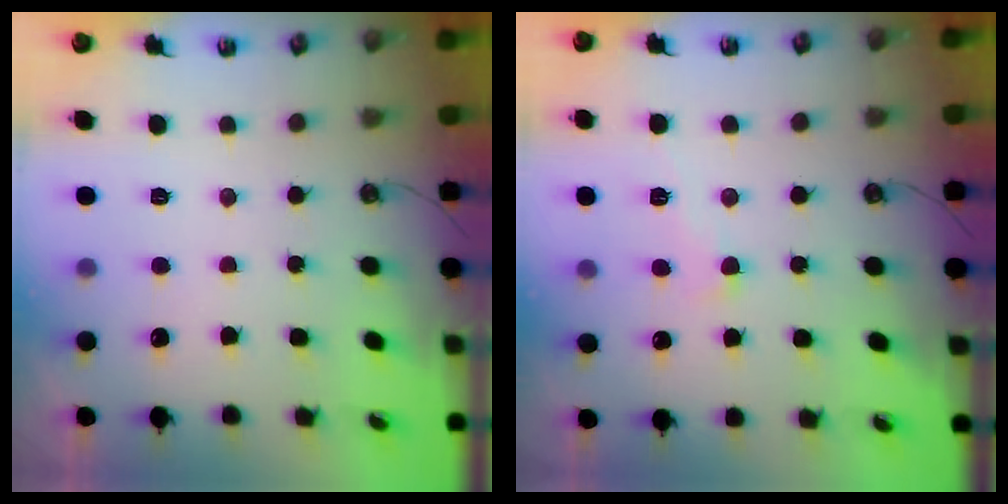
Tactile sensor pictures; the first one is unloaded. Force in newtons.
{"total": 1.3, "press": 1.3, "slide": 0.2}